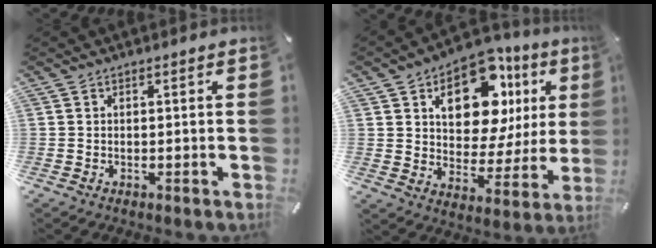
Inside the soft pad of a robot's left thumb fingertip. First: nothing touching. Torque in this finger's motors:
{"motor_torque": [2.53, 2.48, 1.45, -1.32, 0.43]}